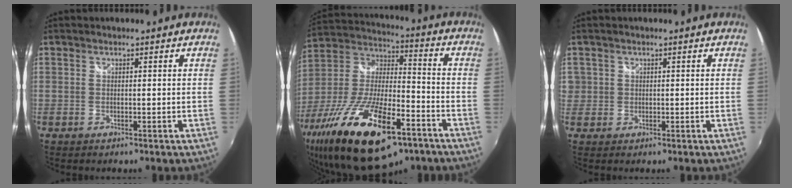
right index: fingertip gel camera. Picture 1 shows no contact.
{"total": 28.0, "force": [-16.2, 10.4, 20.4], "torque": [-0.404, -0.043, -0.271]}
{"total": 2.3, "force": [0.2, 2.3, 0.1], "torque": [0.001, -0.001, 0.001]}